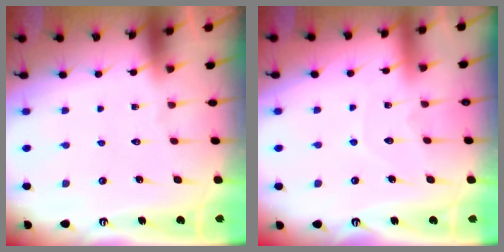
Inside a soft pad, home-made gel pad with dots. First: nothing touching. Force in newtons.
{"total": 4.7, "press": 4.6, "slide": 0.4}